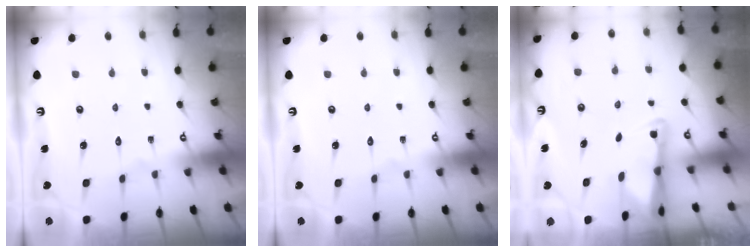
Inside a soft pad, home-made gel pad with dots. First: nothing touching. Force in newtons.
{"total": 0.0}
{"total": 2.4, "press": 2.3, "slide": 0.4}